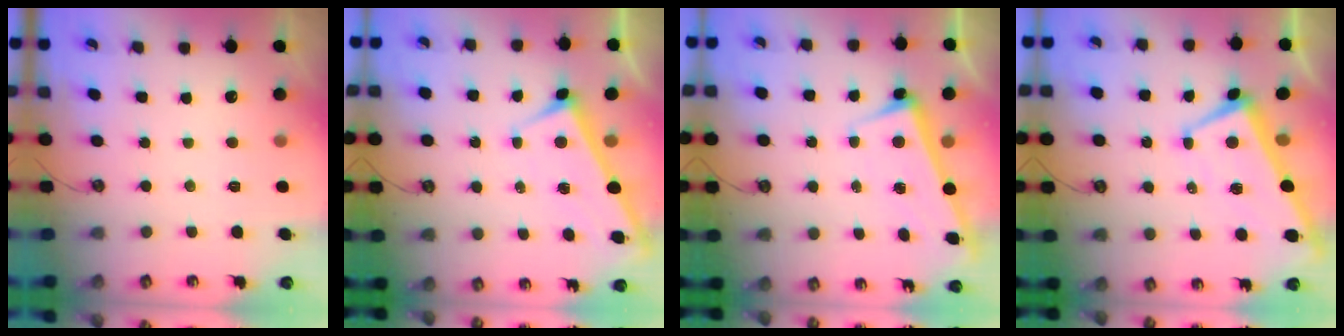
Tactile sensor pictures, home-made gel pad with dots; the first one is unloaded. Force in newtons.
{"total": 2.8, "press": 2.8, "slide": 0.4}
{"total": 2.5, "press": 2.4, "slide": 0.7}
{"total": 1.5, "press": 1.2, "slide": 0.9}